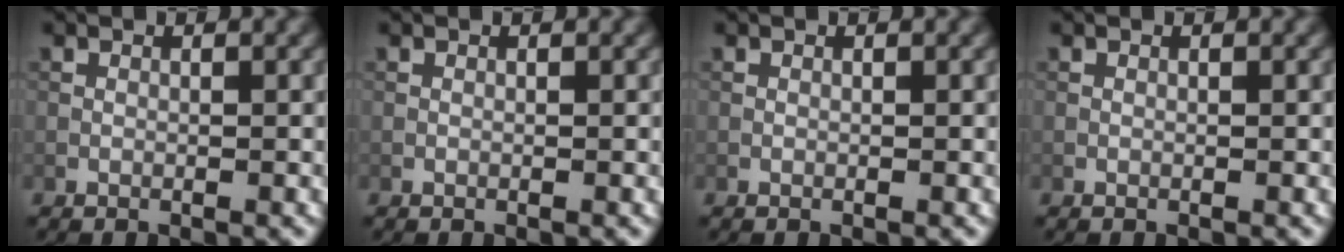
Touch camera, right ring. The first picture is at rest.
{"total": 0.0}
{"total": 0.0}
{"total": 0.0}